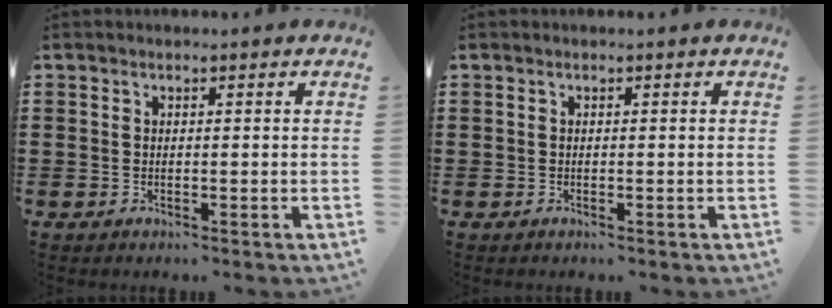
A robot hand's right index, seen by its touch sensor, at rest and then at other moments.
{"total": 0.0}